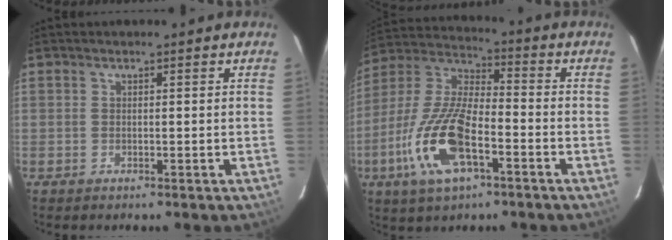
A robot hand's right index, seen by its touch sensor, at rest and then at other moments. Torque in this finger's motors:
{"motor_torque": [1.83, -0.31, 0.45, 0.21]}